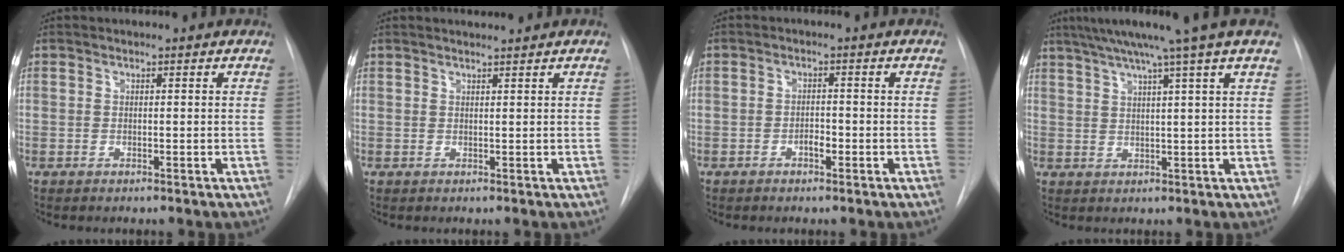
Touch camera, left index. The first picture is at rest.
{"total": 1.8, "force": [1.7, -0.3, 0.4], "torque": [-0.006, 0.005, 0.032]}
{"total": 1.8, "force": [-0.8, 0.8, 1.3], "torque": [-0.020, 0.004, -0.014]}
{"total": 10.3, "force": [7.6, -2.1, 6.6], "torque": [-0.103, 0.017, 0.100]}